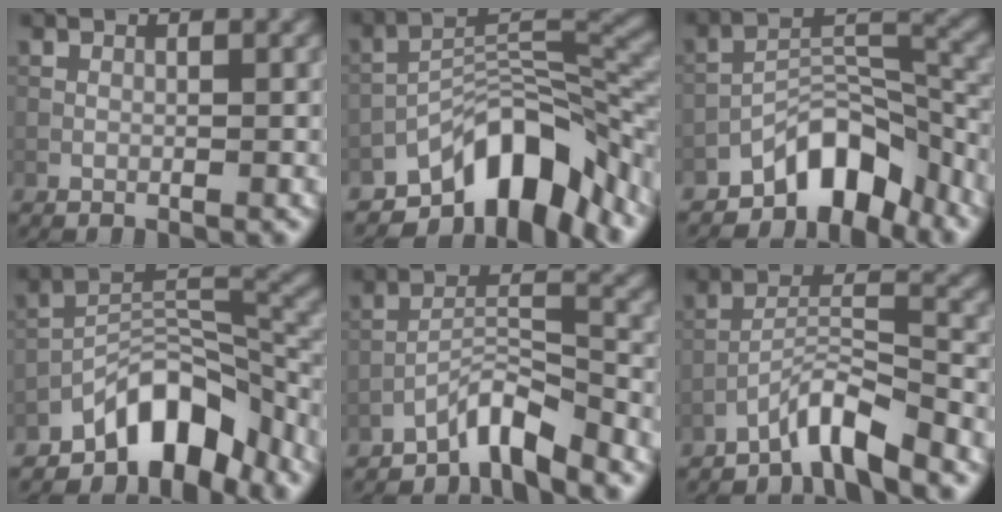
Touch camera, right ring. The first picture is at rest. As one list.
[{"total": 10.2, "force": [-7.1, 3.9, 6.3], "torque": [-0.081, 0.007, -0.133]}, {"total": 6.4, "force": [-4.8, 2.8, 3.2], "torque": [-0.029, 0.010, -0.089]}, {"total": 7.5, "force": [-5.6, 2.9, 4.0], "torque": [-0.043, 0.009, -0.104]}, {"total": 4.3, "force": [-3.7, 0.6, 2.1], "torque": [-0.036, 0.011, -0.077]}, {"total": 4.5, "force": [-3.8, 0.4, 2.4], "torque": [-0.043, 0.011, -0.080]}]